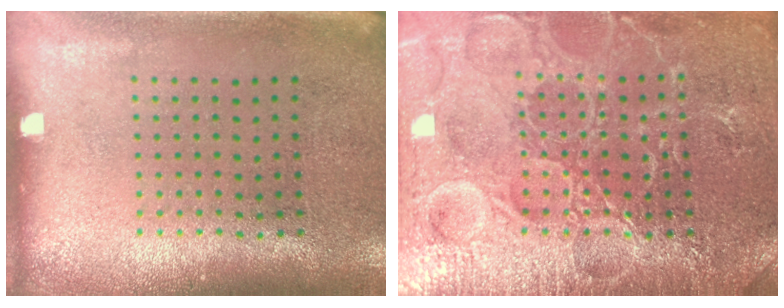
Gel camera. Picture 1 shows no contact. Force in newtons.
{"total": 7.4, "press": 7.3, "slide": 1.0}